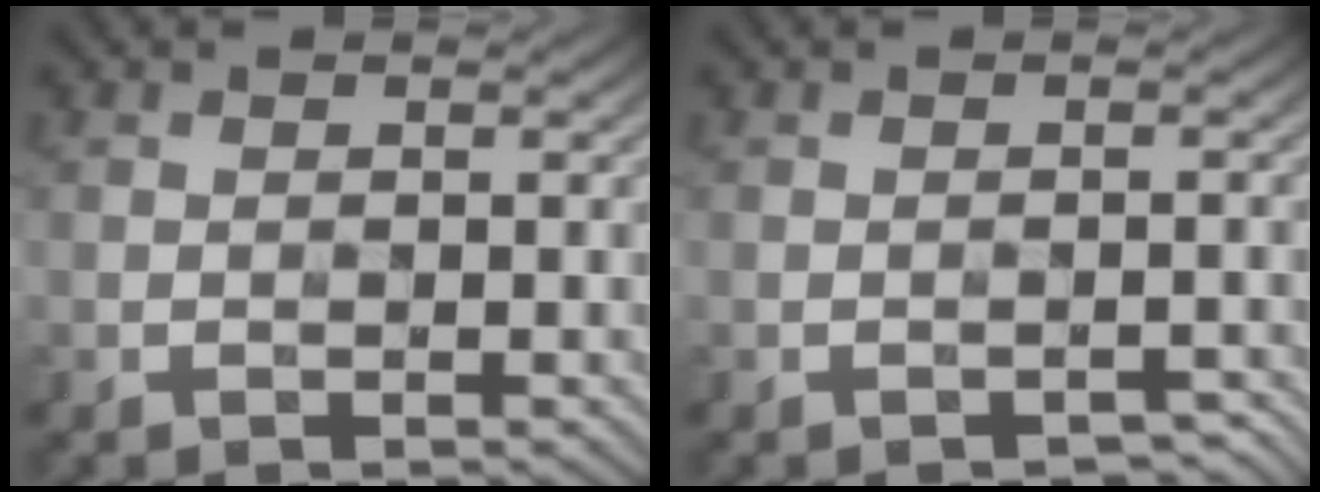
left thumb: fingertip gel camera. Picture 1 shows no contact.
{"total": 1.5, "force": [-1.2, 0.6, 0.5], "torque": [-0.004, 0.001, -0.013]}